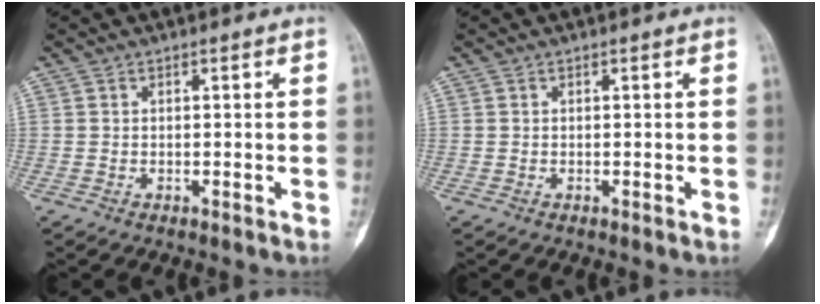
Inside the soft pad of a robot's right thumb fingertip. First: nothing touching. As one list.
[{"total": 0.0}]